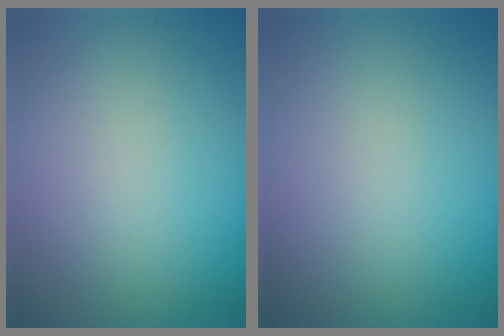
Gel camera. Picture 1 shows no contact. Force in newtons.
{"total": 0.0}